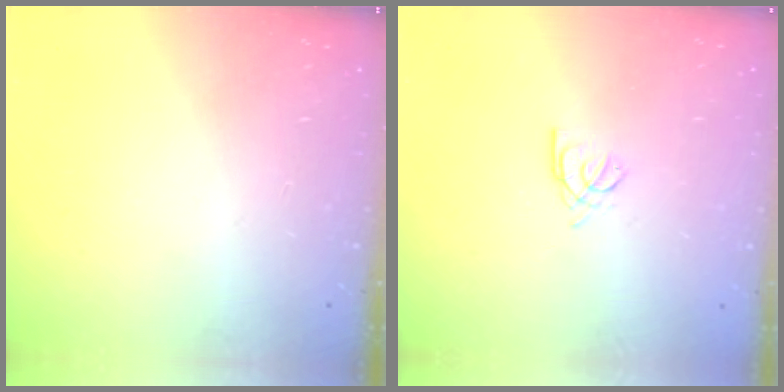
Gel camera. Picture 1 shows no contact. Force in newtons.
{"total": 2.2, "press": 2.2, "slide": 0.6}